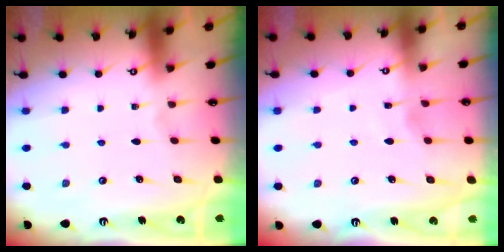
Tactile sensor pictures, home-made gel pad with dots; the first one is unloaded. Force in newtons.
{"total": 2.3, "press": 2.3, "slide": 0.3}